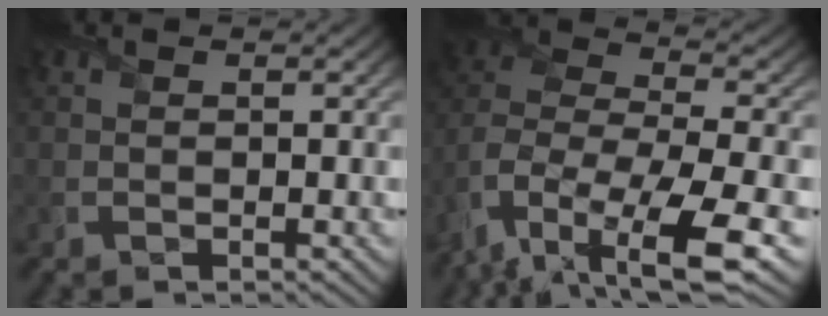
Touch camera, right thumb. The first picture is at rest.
{"total": 14.5, "force": [-8.2, 6.9, 9.7], "torque": [-0.235, -0.024, -0.111]}